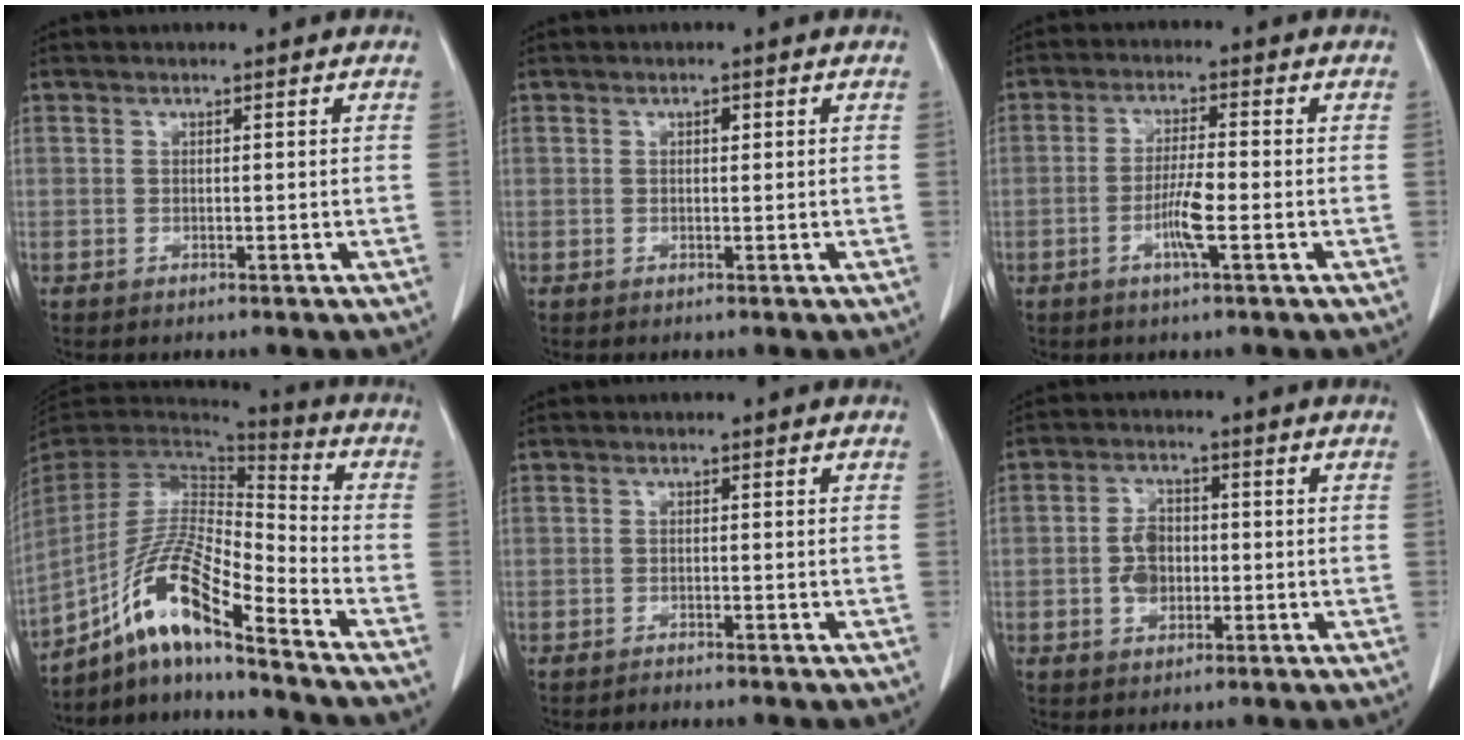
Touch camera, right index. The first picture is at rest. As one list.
[{"total": 0.7, "force": [0.2, 0.4, 0.6], "torque": [-0.010, 0.001, 0.003]}, {"total": 5.0, "force": [-1.6, 0.1, 4.7], "torque": [-0.090, -0.005, -0.031]}, {"total": 15.2, "force": [-9.8, 1.7, 11.5], "torque": [-0.230, 0.002, -0.180]}, {"total": 0.9, "force": [-0.9, -0.1, 0.2], "torque": [-0.006, 0.000, -0.014]}, {"total": 4.8, "force": [-0.6, 3.3, 3.3], "torque": [-0.066, 0.009, -0.009]}]